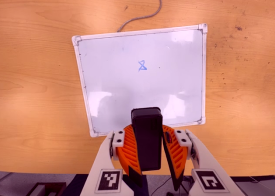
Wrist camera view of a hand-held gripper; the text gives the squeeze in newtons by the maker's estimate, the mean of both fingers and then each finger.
{"total": 10.7, "left": 9.9, "right": 11.5}